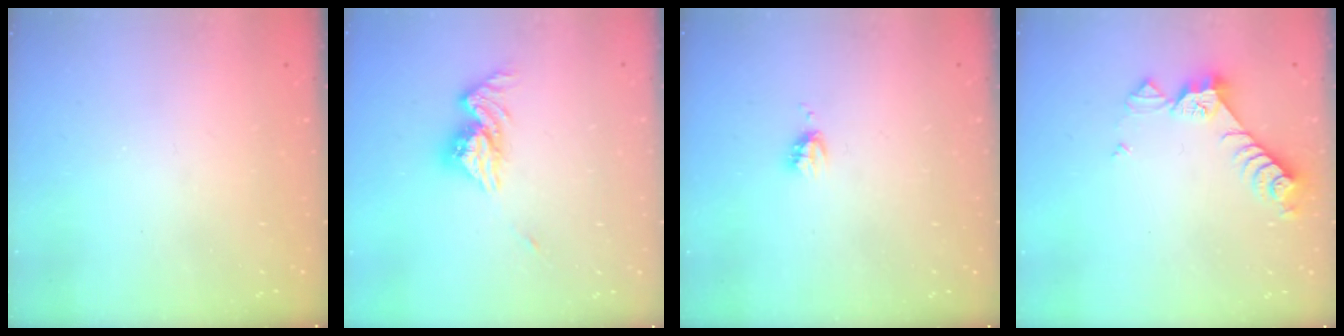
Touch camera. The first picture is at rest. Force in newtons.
{"total": 11.3, "press": 11.2, "slide": 1.2}
{"total": 2.9, "press": 2.9, "slide": 0.3}
{"total": 8.2, "press": 8.1, "slide": 0.8}